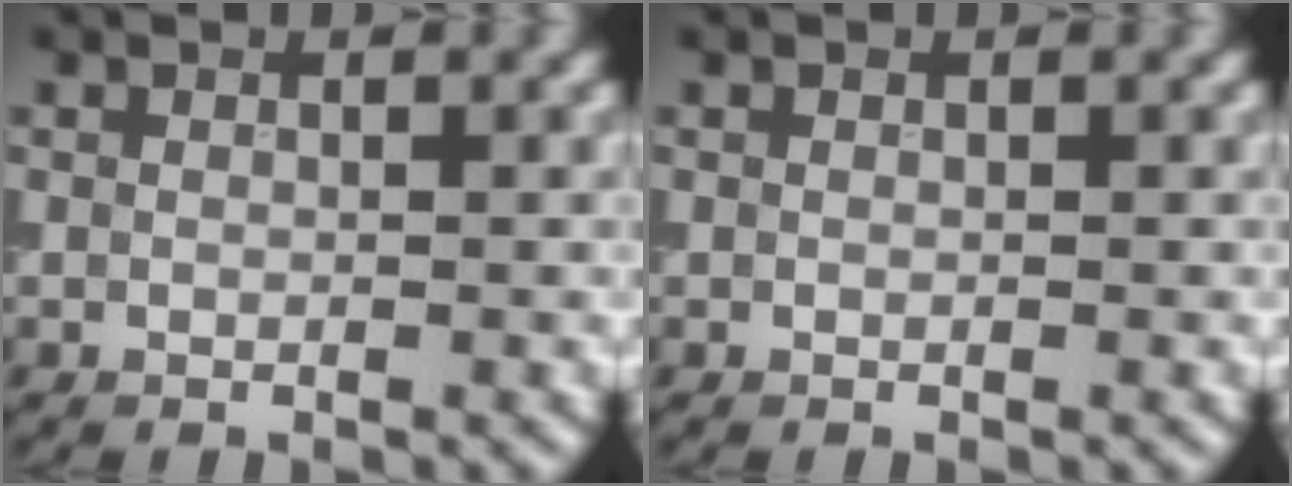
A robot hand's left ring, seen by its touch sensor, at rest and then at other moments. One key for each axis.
{"total": 0.0}